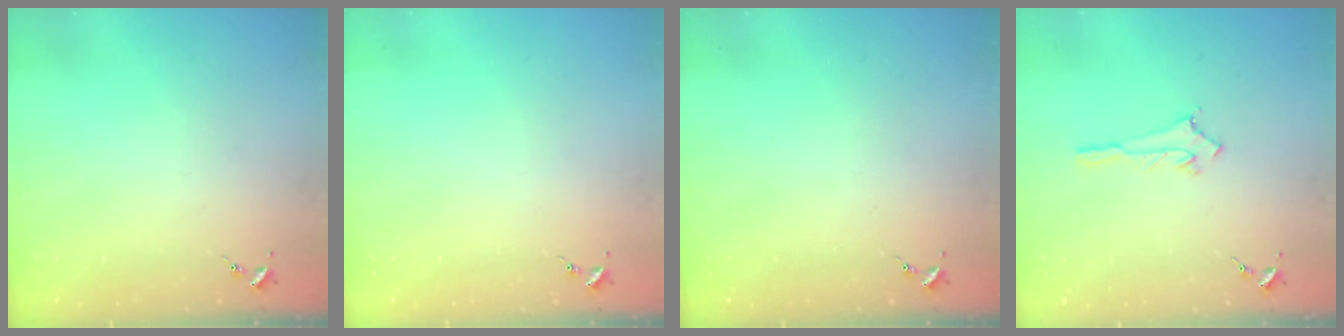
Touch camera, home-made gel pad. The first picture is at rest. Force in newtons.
{"total": 0.0}
{"total": 0.0}
{"total": 2.9, "press": 2.9, "slide": 0.3}